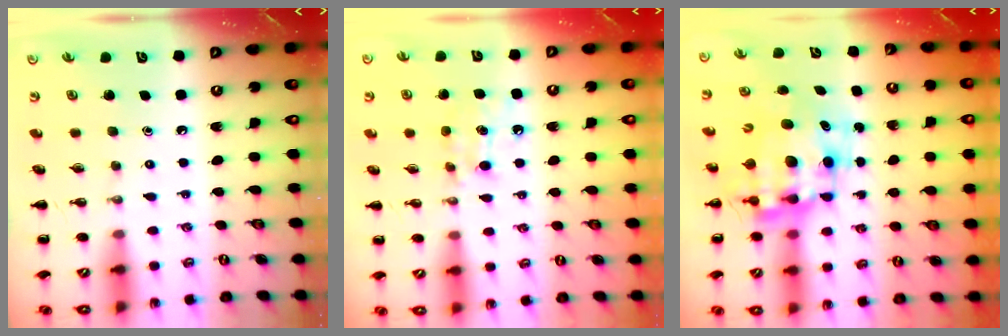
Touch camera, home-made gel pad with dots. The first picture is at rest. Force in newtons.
{"total": 7.1, "press": 7.0, "slide": 1.0}
{"total": 9.7, "press": 9.4, "slide": 2.4}